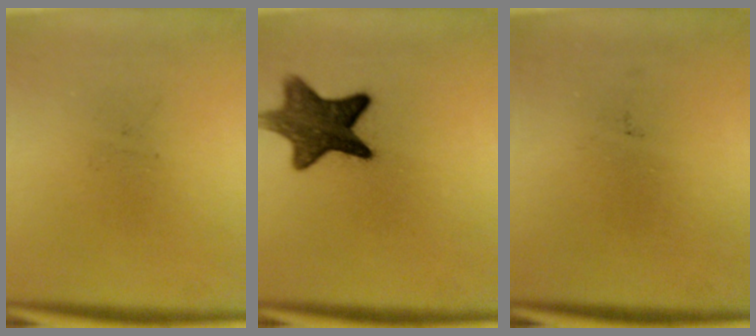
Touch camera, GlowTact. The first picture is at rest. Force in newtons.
{"total": 10.7}
{"total": 0.0}